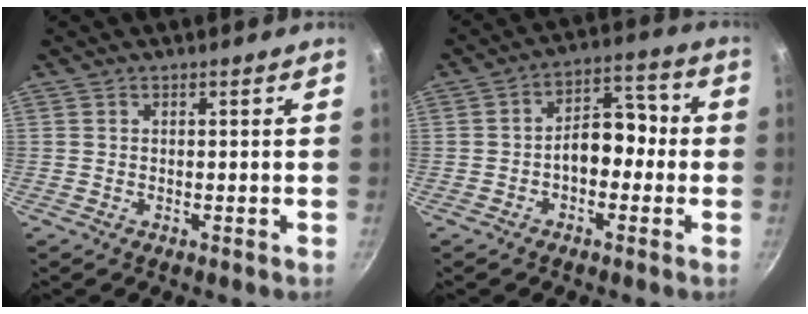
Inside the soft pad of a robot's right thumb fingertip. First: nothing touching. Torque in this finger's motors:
{"motor_torque": [0.90, 1.10, 1.00, -0.44, 0.09]}